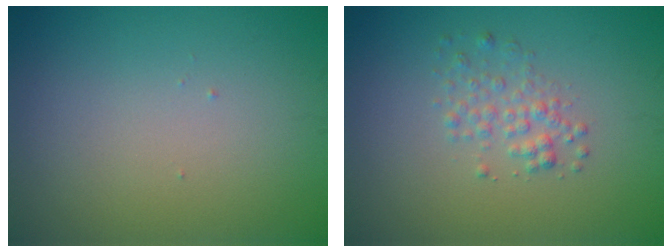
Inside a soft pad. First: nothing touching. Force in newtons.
{"total": 1.8, "press": 1.8, "slide": 0.1}